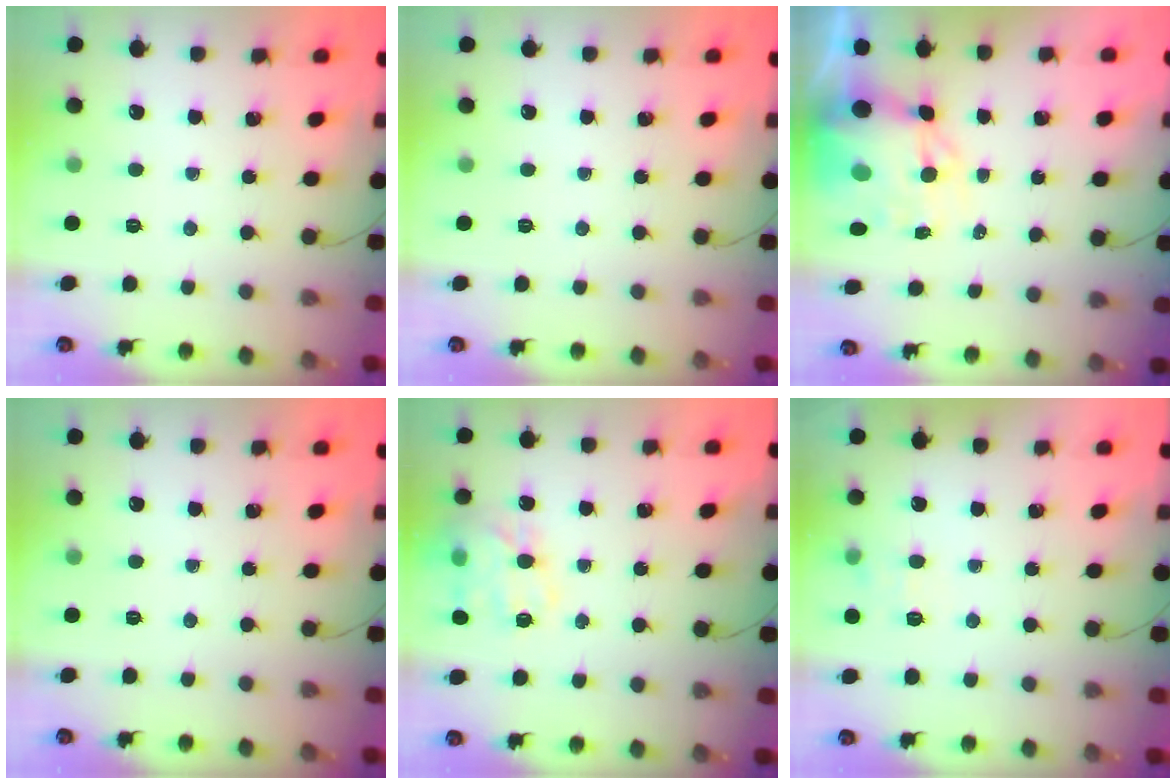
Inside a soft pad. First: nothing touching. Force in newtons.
{"total": 0.0}
{"total": 11.8, "press": 11.4, "slide": 3.3}
{"total": 0.0}
{"total": 15.9, "press": 15.8, "slide": 2.3}
{"total": 7.3, "press": 7.0, "slide": 2.0}